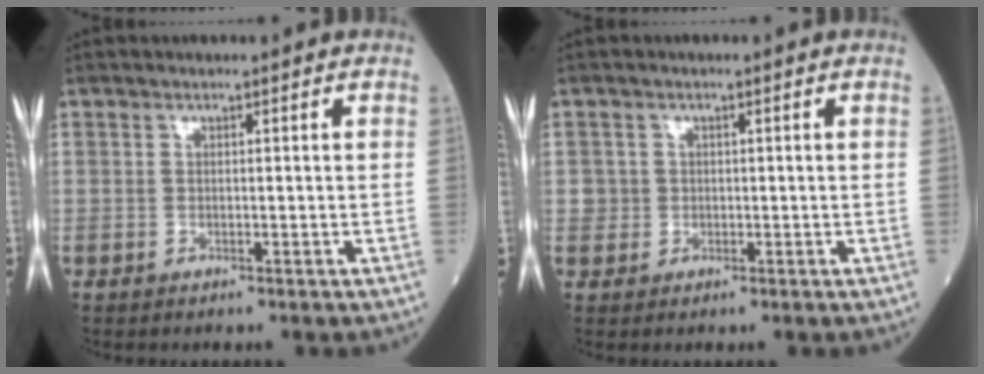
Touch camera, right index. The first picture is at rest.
{"total": 1.8, "force": [0.2, 1.8, 0.0], "torque": [0.010, 0.005, 0.000]}